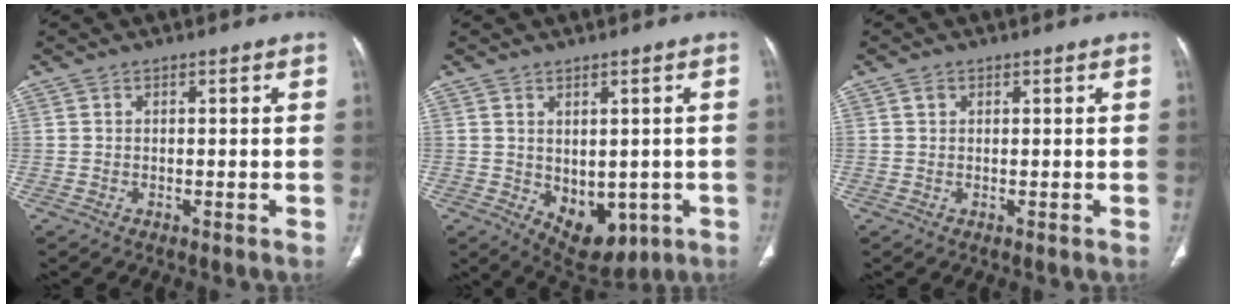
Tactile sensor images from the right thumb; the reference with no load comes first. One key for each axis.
{"total": 8.9, "fx": -2.0, "fy": 5.7, "fz": 6.6, "tx": -0.063, "ty": -0.003, "tz": -0.004}
{"total": 0.9, "fx": 0.4, "fy": 0.7, "fz": 0.4, "tx": -0.003, "ty": 0.001, "tz": 0.005}